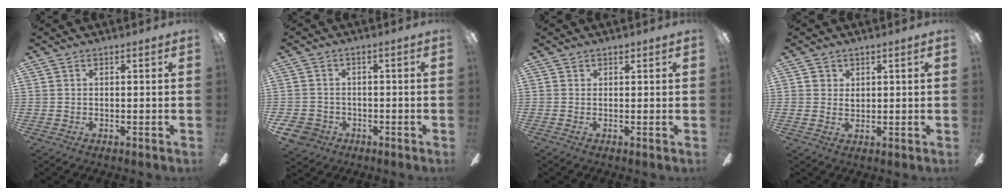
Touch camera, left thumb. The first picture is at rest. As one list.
[{"total": 5.4, "force": [-2.5, 4.6, 1.4], "torque": [-0.051, 0.015, -0.049]}, {"total": 0.7, "force": [0.5, 0.2, 0.4], "torque": [-0.001, -0.002, 0.007]}, {"total": 1.7, "force": [0.6, 1.4, 0.8], "torque": [-0.010, 0.001, 0.009]}]